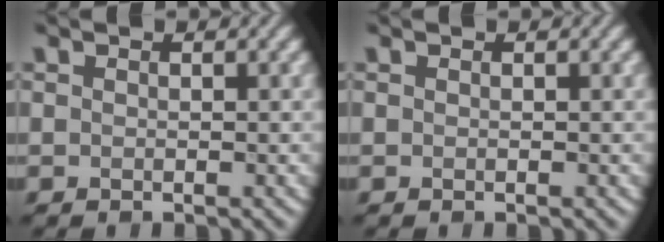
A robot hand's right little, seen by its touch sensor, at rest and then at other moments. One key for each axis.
{"total": 0.0}